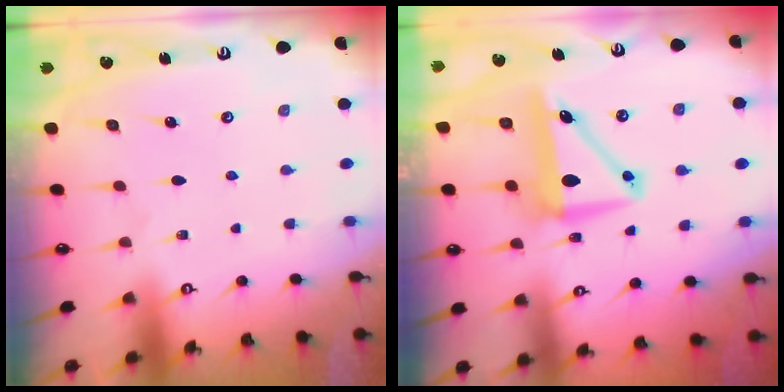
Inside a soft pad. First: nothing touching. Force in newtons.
{"total": 8.6, "press": 8.4, "slide": 2.0}